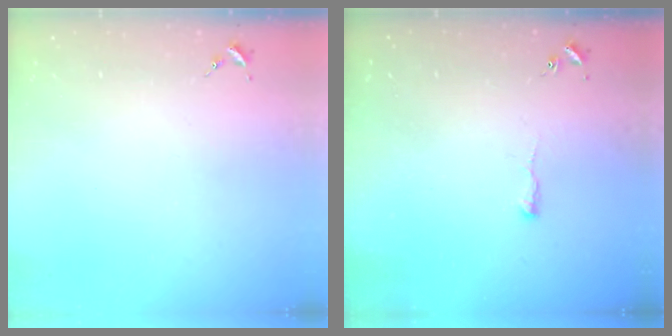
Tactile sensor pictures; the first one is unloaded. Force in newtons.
{"total": 3.0, "press": 3.0, "slide": 0.5}